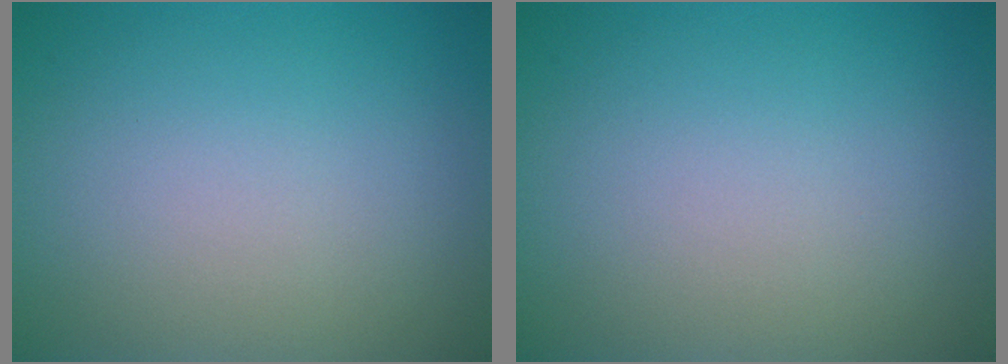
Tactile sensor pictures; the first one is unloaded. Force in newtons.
{"total": 0.0}